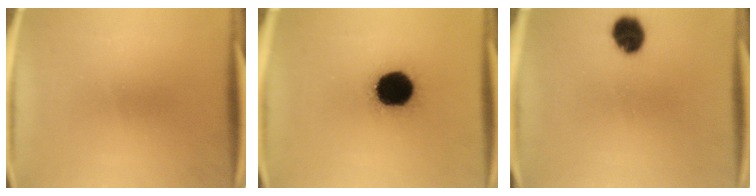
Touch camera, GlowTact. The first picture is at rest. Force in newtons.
{"total": 19.7}
{"total": 7.5}